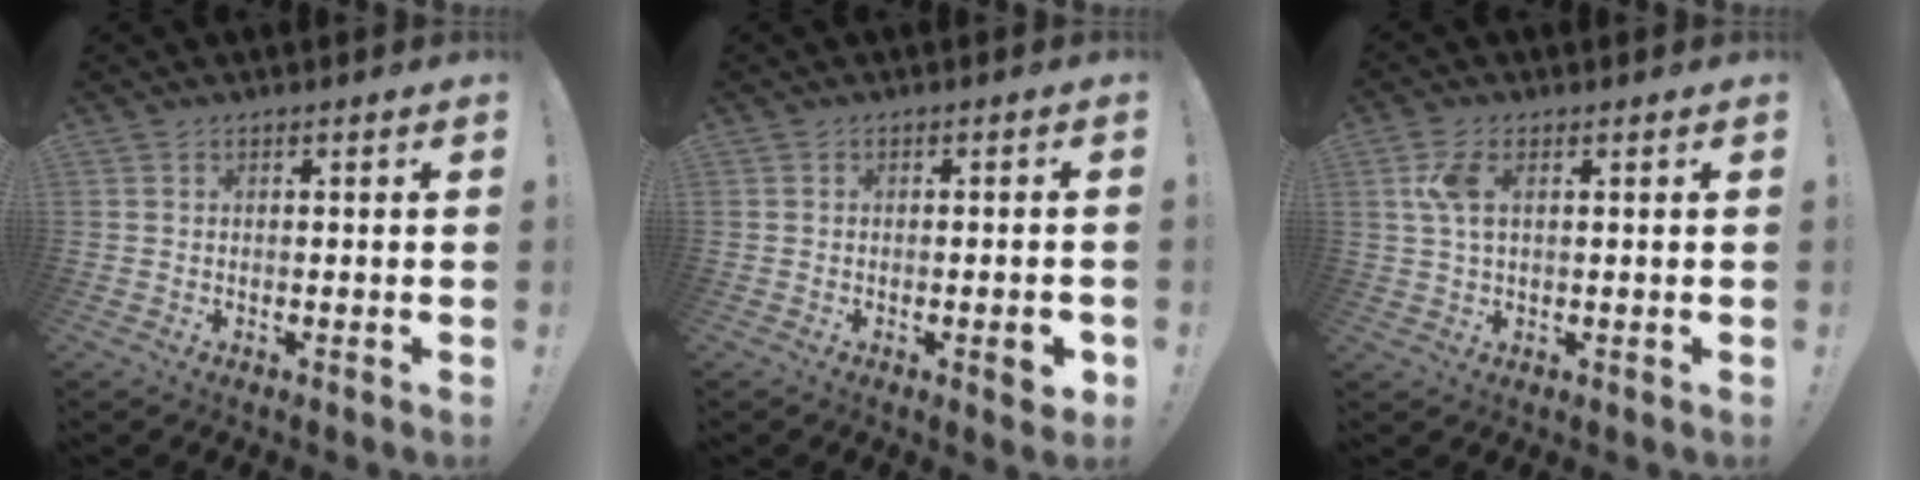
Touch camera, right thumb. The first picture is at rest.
{"total": 3.9, "force": [-1.4, 0.9, 3.5], "torque": [-0.042, -0.003, -0.020]}
{"total": 6.0, "force": [1.7, 2.8, 5.1], "torque": [-0.107, 0.004, 0.031]}